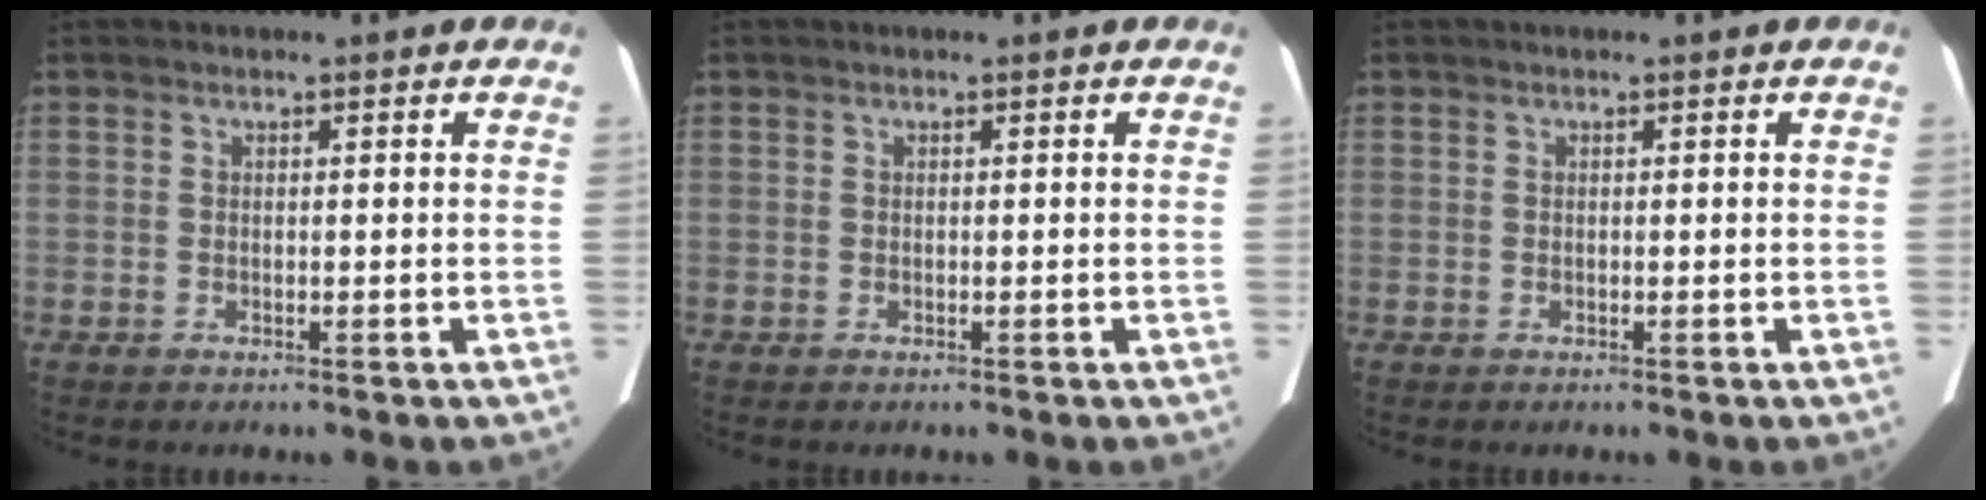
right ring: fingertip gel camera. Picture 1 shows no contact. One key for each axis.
{"total": 0.0}
{"total": 0.0}